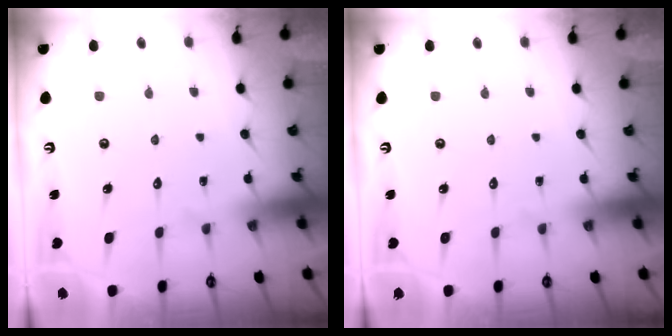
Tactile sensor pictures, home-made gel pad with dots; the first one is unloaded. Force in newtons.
{"total": 0.0}